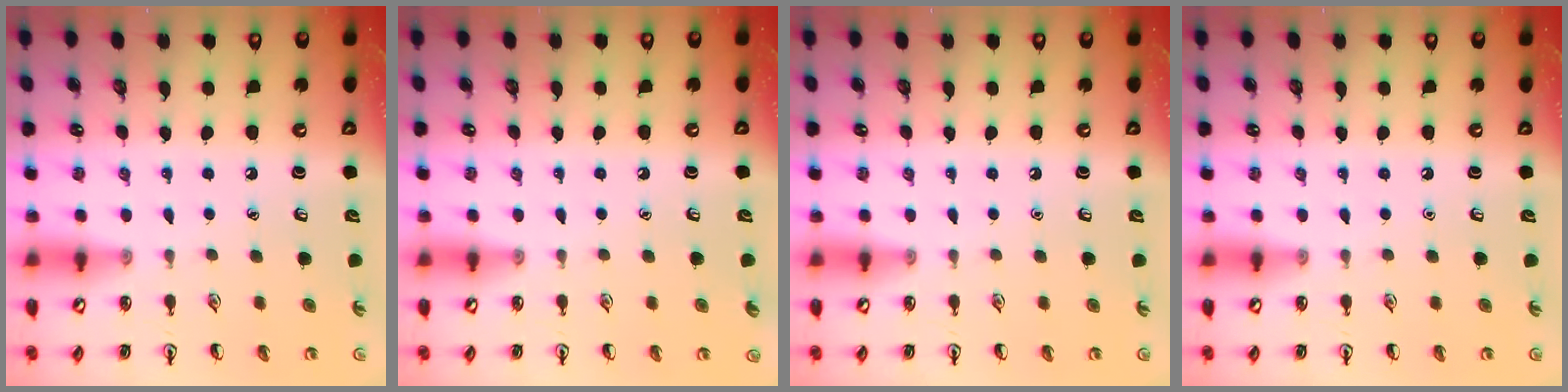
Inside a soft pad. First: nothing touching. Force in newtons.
{"total": 0.0}
{"total": 0.0}
{"total": 0.0}